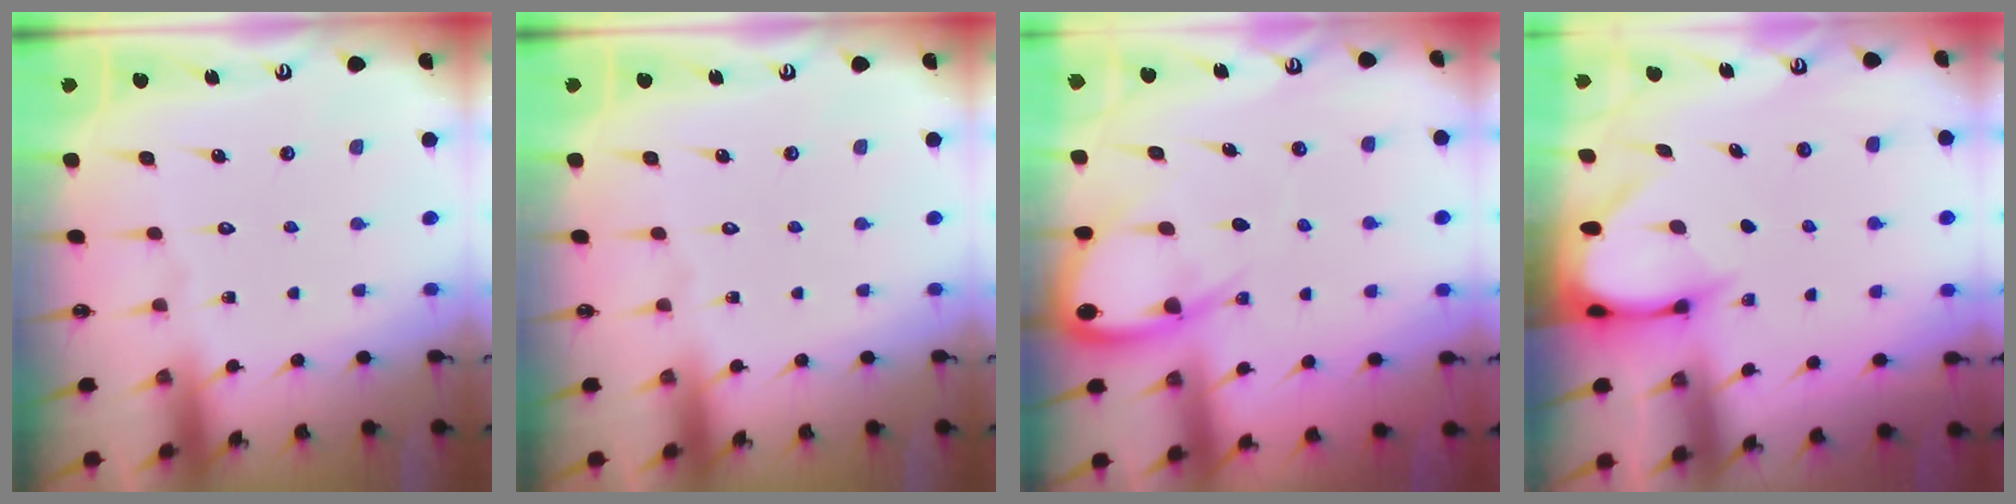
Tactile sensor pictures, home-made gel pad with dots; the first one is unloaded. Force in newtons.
{"total": 0.0}
{"total": 7.7, "press": 7.7, "slide": 0.9}
{"total": 3.6, "press": 3.6, "slide": 0.3}